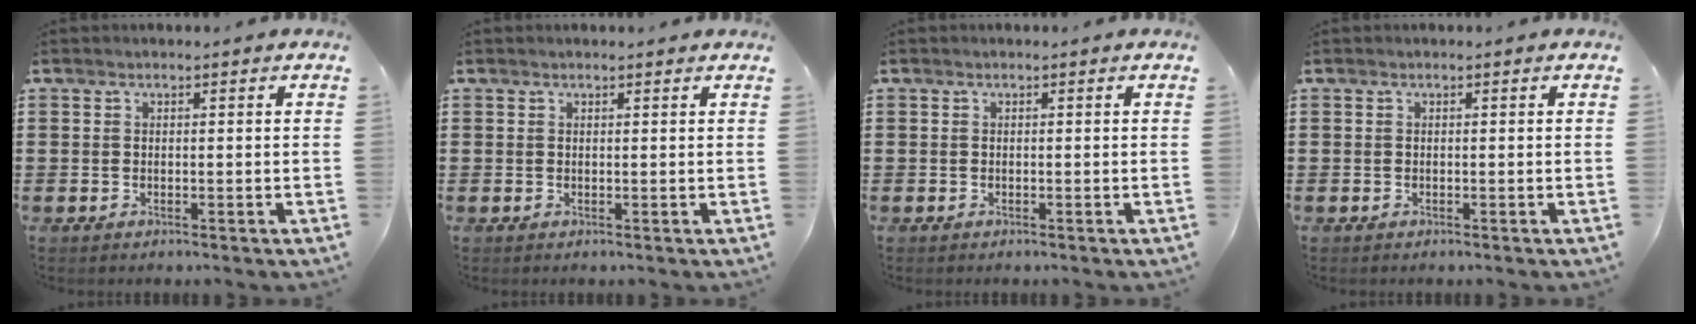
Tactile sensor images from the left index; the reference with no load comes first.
{"total": 0.5, "force": [0.4, 0.0, 0.3], "torque": [-0.005, -0.001, 0.010]}
{"total": 0.0}
{"total": 0.0}